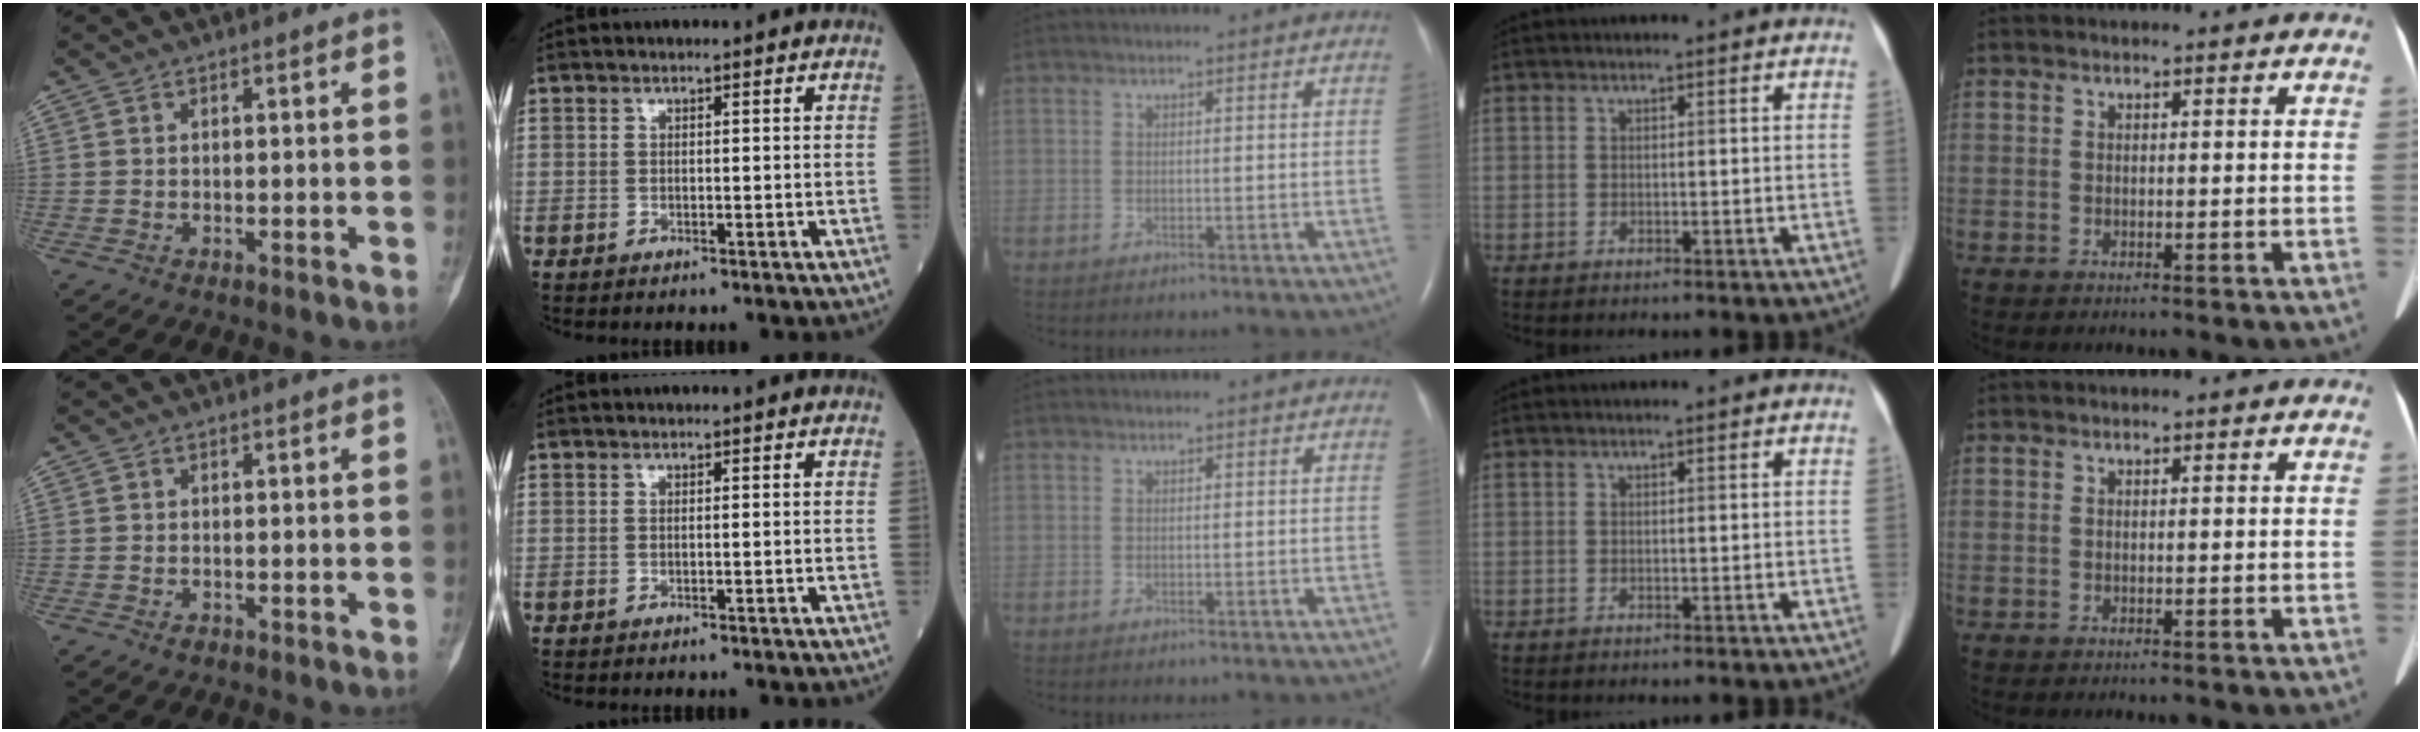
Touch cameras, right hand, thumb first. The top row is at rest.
{"thumb": {"total": 0.8, "force": [-0.5, 0.5, 0.4], "torque": [-0.004, 0.001, -0.009]}}